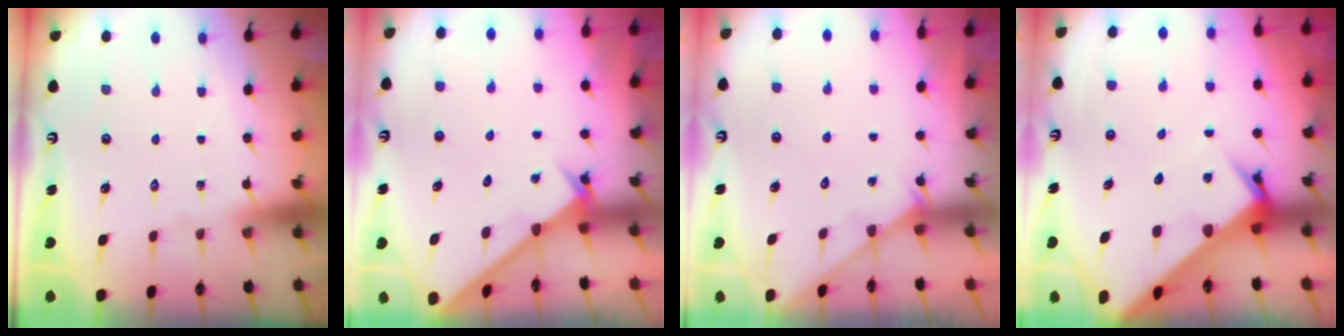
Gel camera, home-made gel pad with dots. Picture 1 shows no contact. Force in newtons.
{"total": 1.9, "press": 1.9, "slide": 0.2}
{"total": 2.2, "press": 2.2, "slide": 0.2}
{"total": 5.6, "press": 5.6, "slide": 0.3}